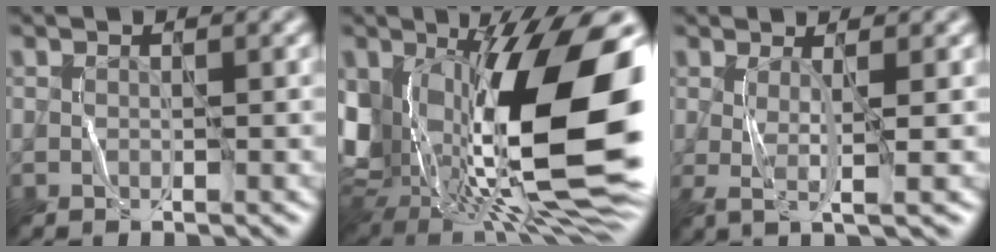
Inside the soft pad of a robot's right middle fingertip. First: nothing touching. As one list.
[{"total": 18.5, "force": [0.2, 8.5, 16.4], "torque": [-0.289, -0.009, 0.010]}, {"total": 2.5, "force": [0.2, 0.3, 2.5], "torque": [-0.051, 0.001, 0.007]}]